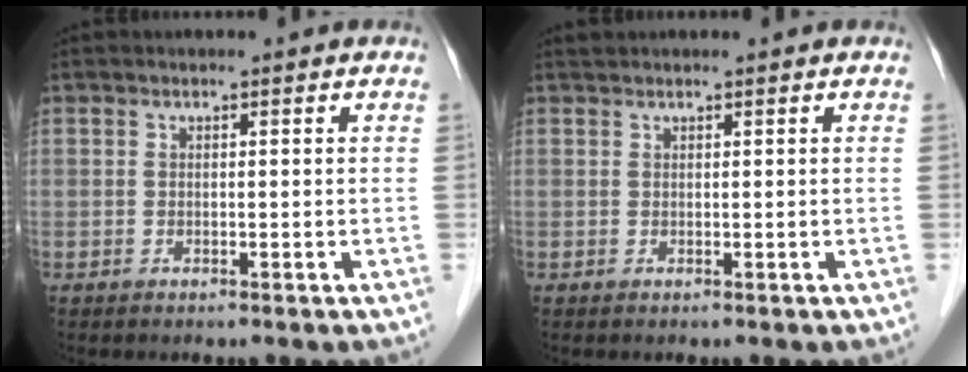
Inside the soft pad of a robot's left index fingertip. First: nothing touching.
{"total": 0.5, "force": [0.5, 0.0, -0.1], "torque": [-0.007, 0.009, 0.013]}